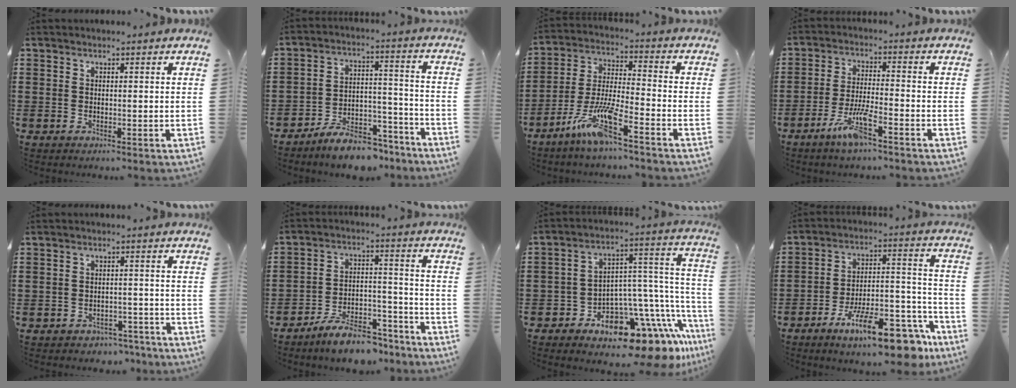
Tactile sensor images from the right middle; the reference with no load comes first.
{"total": 7.9, "force": [-7.3, 2.0, 2.4], "torque": [-0.034, 0.028, -0.137]}
{"total": 9.0, "force": [-6.4, 0.5, 6.4], "torque": [-0.148, -0.013, -0.127]}
{"total": 6.4, "force": [-4.0, 0.8, 5.0], "torque": [-0.105, -0.007, -0.074]}
{"total": 2.4, "force": [-2.4, 0.6, -0.1], "torque": [-0.007, 0.000, -0.051]}
{"total": 8.4, "force": [-7.6, 1.8, 3.1], "torque": [-0.050, 0.025, -0.142]}
{"total": 9.8, "force": [-7.1, 4.5, 4.9], "torque": [-0.083, -0.013, -0.126]}
{"total": 15.3, "force": [-11.2, 3.2, 9.9], "torque": [-0.147, 0.048, -0.188]}